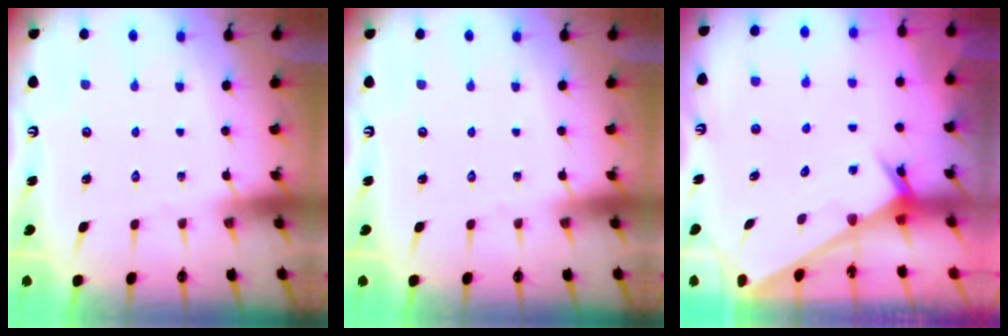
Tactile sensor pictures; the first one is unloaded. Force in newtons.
{"total": 0.0}
{"total": 2.4, "press": 2.4, "slide": 0.1}